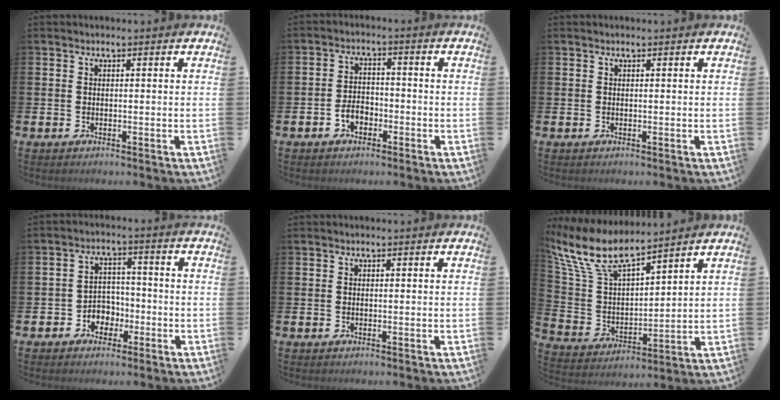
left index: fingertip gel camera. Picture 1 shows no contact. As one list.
[{"total": 3.0, "force": [-1.7, 2.0, 1.4], "torque": [-0.025, 0.003, -0.037]}, {"total": 0.0}, {"total": 3.5, "force": [-1.8, 2.9, 0.7], "torque": [-0.026, 0.004, -0.042]}, {"total": 0.0}, {"total": 9.8, "force": [8.3, 2.9, 4.3], "torque": [-0.123, -0.042, 0.147]}]